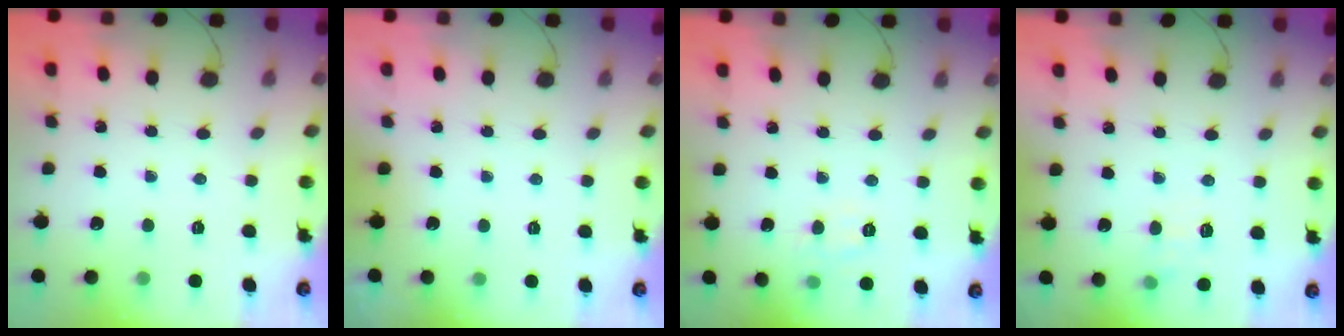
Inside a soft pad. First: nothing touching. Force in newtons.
{"total": 1.8, "press": 1.8, "slide": 0.3}
{"total": 6.7, "press": 6.7, "slide": 1.0}
{"total": 6.8, "press": 6.6, "slide": 1.8}